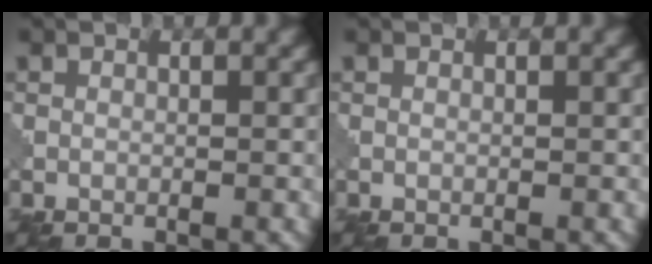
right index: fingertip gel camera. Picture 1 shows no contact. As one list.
[{"total": 0.0}]